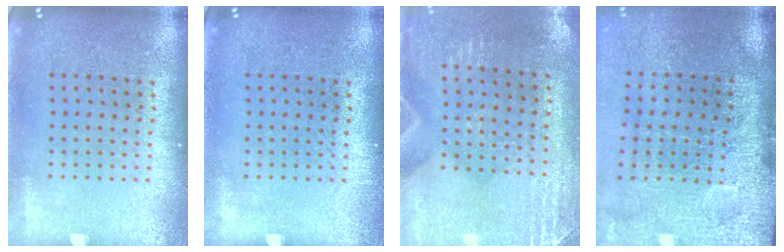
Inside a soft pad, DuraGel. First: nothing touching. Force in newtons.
{"total": 0.0}
{"total": 2.8, "press": 2.5, "slide": 1.2}
{"total": 4.8, "press": 3.7, "slide": 3.1}